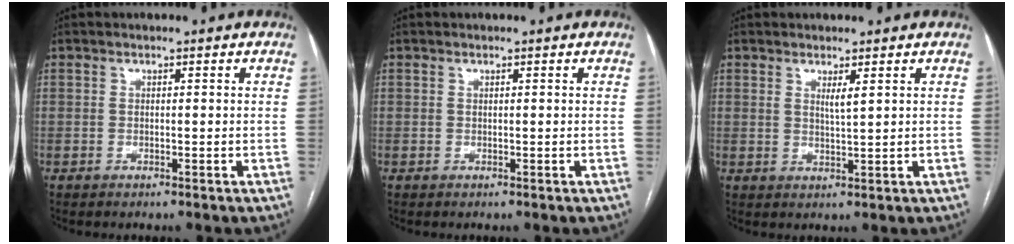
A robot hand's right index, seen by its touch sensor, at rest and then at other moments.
{"total": 0.0}
{"total": 1.9, "force": [1.0, 0.0, 1.7], "torque": [-0.034, -0.008, 0.019]}